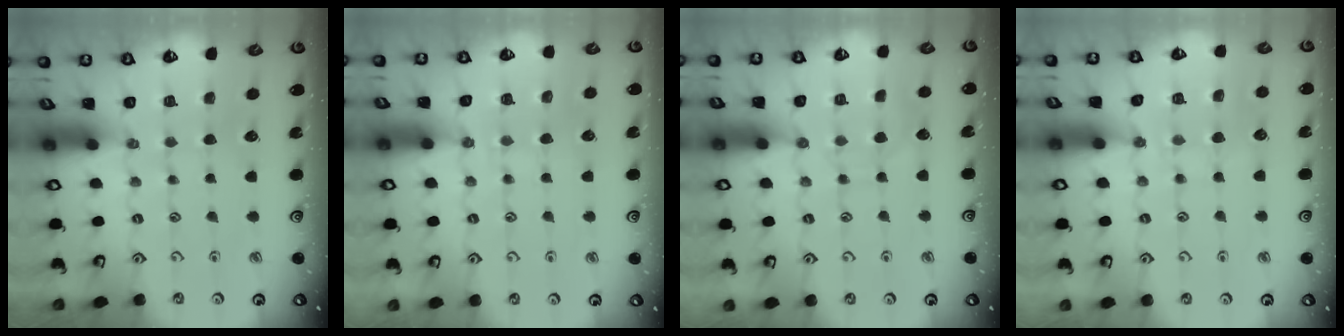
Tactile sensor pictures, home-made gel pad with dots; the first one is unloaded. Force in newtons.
{"total": 5.5, "press": 5.4, "slide": 0.6}
{"total": 5.0, "press": 5.0, "slide": 0.5}
{"total": 7.6, "press": 7.6, "slide": 0.9}